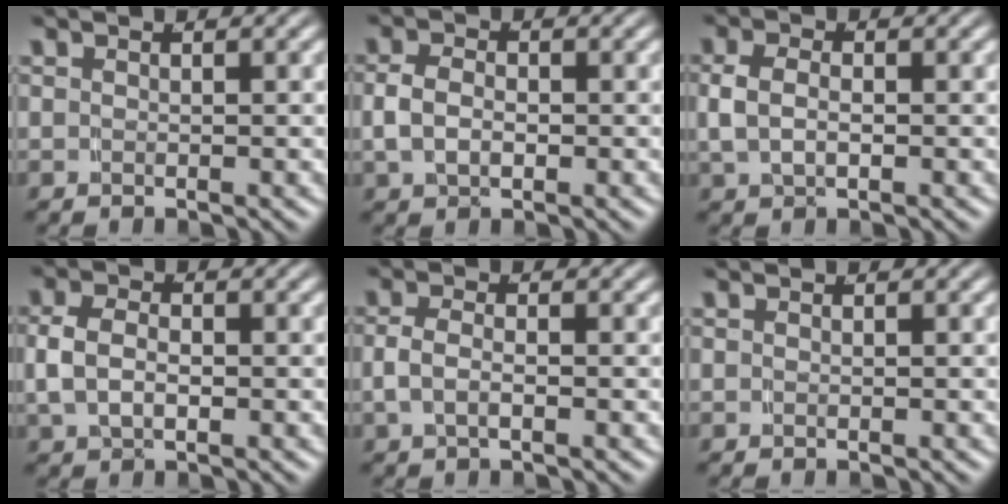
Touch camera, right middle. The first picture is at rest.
{"total": 2.9, "force": [-0.4, 2.0, 2.1], "torque": [-0.049, -0.002, -0.007]}
{"total": 3.0, "force": [-0.1, 1.9, 2.3], "torque": [-0.054, 0.000, -0.002]}
{"total": 3.6, "force": [-0.3, 2.5, 2.6], "torque": [-0.062, -0.001, -0.006]}
{"total": 2.3, "force": [-0.6, 1.2, 1.9], "torque": [-0.044, -0.002, -0.013]}
{"total": 0.0}